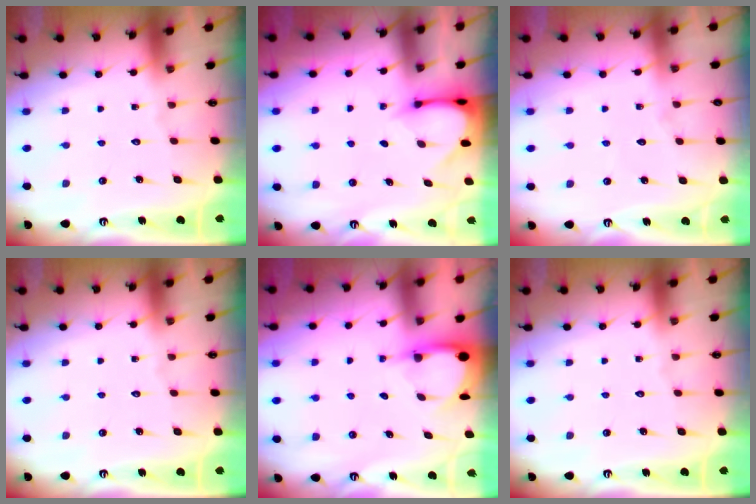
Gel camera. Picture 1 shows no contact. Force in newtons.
{"total": 3.3, "press": 3.3, "slide": 0.3}
{"total": 4.1, "press": 4.1, "slide": 0.4}
{"total": 0.0}
{"total": 3.5, "press": 3.5, "slide": 0.2}
{"total": 0.0}